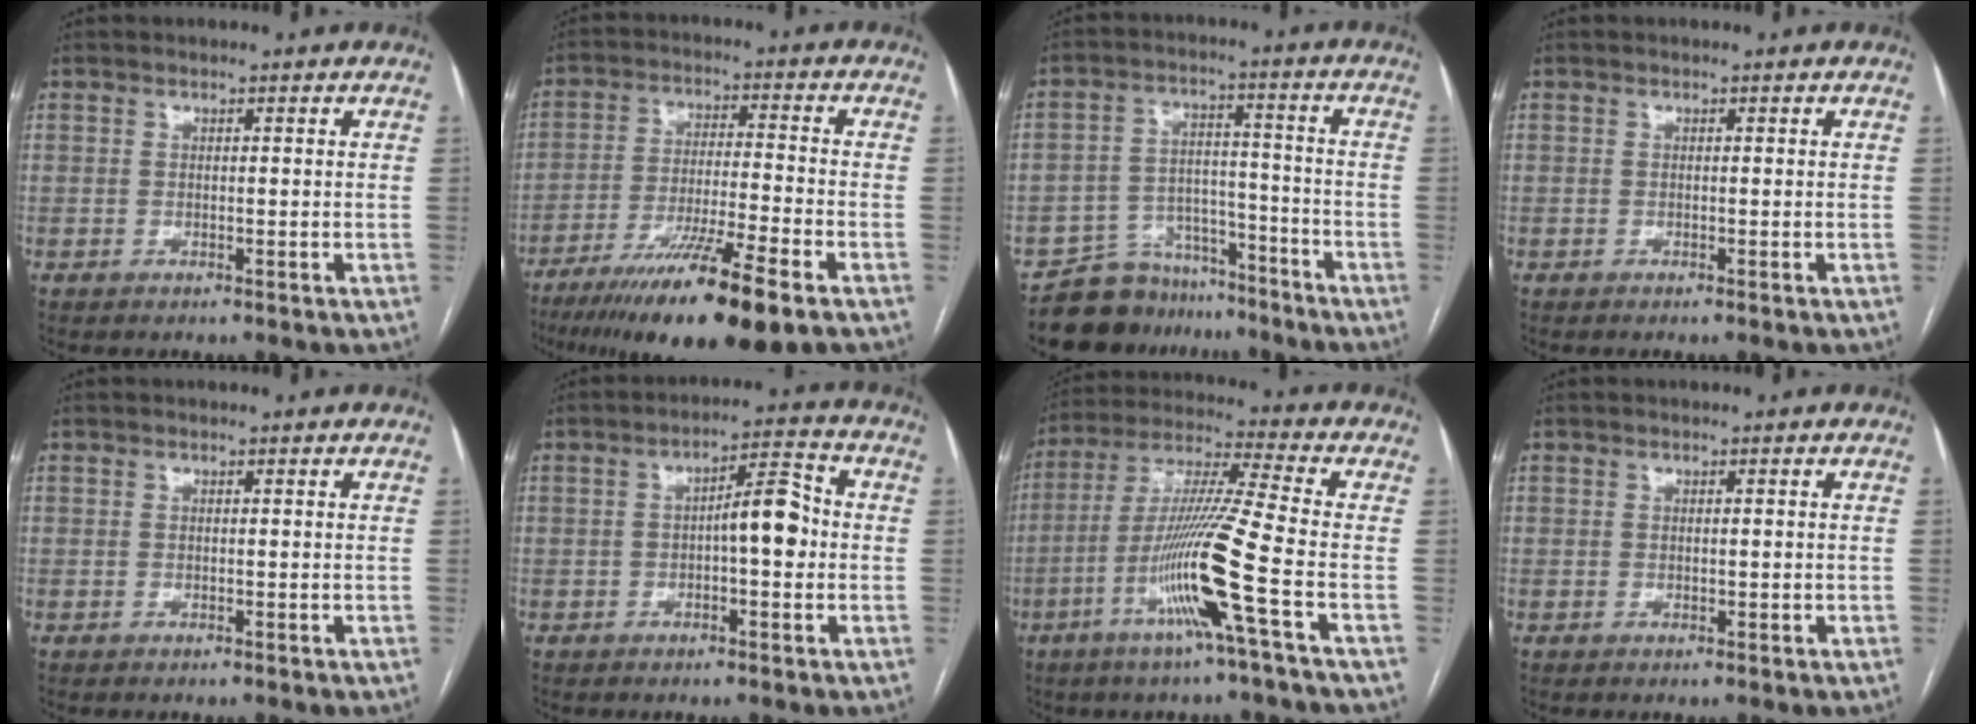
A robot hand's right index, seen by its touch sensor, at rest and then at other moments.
{"total": 16.1, "force": [-10.6, 0.2, 12.1], "torque": [-0.197, -0.040, -0.179]}
{"total": 9.7, "force": [-8.3, 4.9, 0.2], "torque": [0.008, 0.046, -0.136]}
{"total": 0.0}
{"total": 0.0}
{"total": 6.9, "force": [-0.5, 1.8, 6.6], "torque": [-0.097, 0.025, -0.008]}
{"total": 14.6, "force": [-5.4, -2.1, 13.4], "torque": [-0.264, -0.013, -0.109]}
{"total": 0.7, "force": [0.0, 0.4, 0.5], "torque": [-0.009, 0.001, 0.003]}